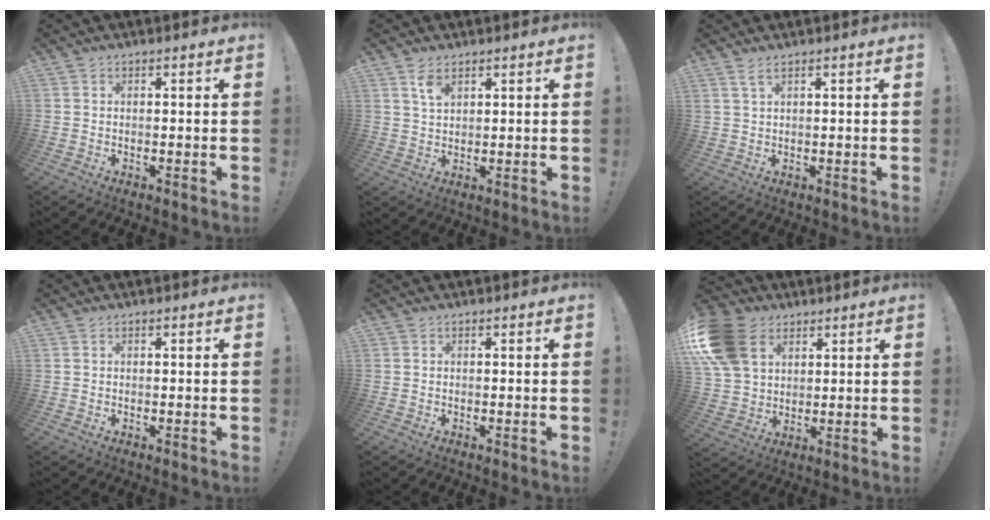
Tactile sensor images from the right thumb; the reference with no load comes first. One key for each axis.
{"total": 4.2, "fx": 2.6, "fy": 2.0, "fz": 2.6, "tx": -0.034, "ty": -0.017, "tz": 0.043}
{"total": 2.6, "fx": 1.6, "fy": 0.4, "fz": 2.0, "tx": -0.049, "ty": 0.002, "tz": 0.031}
{"total": 0.0}
{"total": 0.0}
{"total": 16.4, "fx": 6.3, "fy": 12.2, "fz": 8.9, "tx": -0.172, "ty": -0.013, "tz": 0.127}